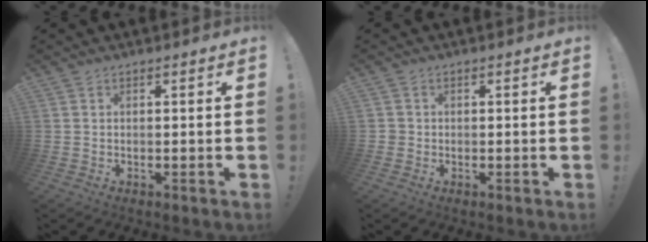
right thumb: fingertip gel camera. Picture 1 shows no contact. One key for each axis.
{"total": 1.3, "fx": -0.3, "fy": 1.2, "fz": 0.3, "tx": -0.004, "ty": 0.004, "tz": -0.007}